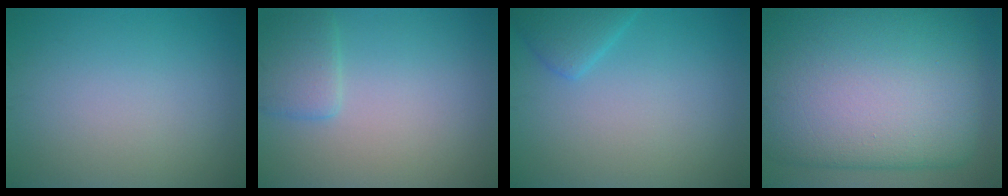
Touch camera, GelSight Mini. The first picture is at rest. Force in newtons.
{"total": 2.4, "press": 2.3, "slide": 0.2}
{"total": 2.2, "press": 2.2, "slide": 0.1}
{"total": 20.2, "press": 20.2, "slide": 0.3}